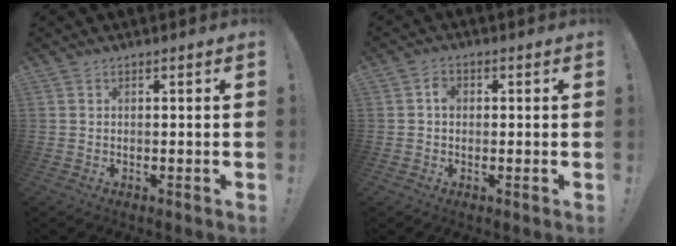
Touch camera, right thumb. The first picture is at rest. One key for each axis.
{"total": 2.6, "fx": 0.0, "fy": 2.0, "fz": 1.6, "tx": -0.016, "ty": 0.001, "tz": -0.005}